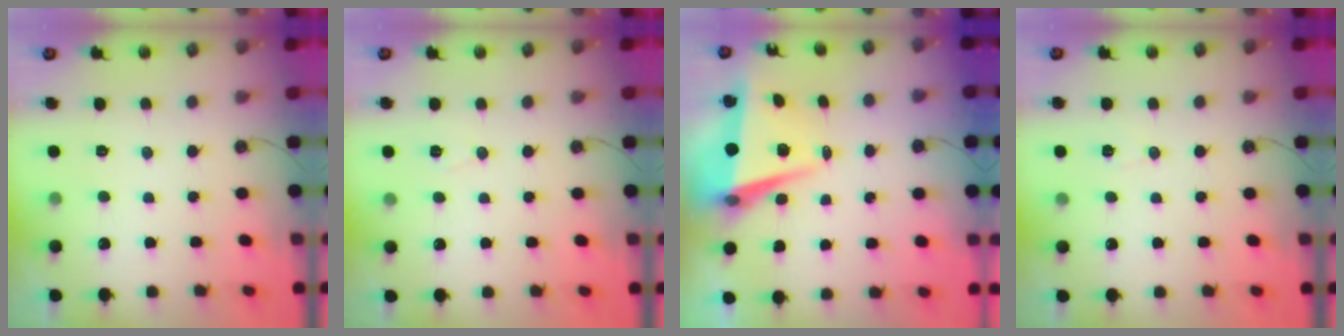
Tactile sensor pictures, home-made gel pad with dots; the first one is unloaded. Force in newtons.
{"total": 5.3, "press": 2.9, "slide": 4.5}
{"total": 7.1, "press": 6.2, "slide": 3.5}
{"total": 4.7, "press": 4.5, "slide": 1.3}